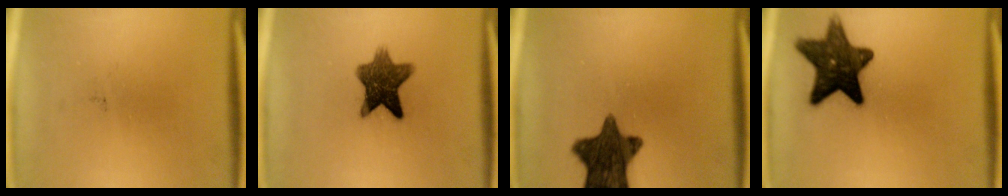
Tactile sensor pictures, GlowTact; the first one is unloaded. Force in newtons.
{"total": 9.4}
{"total": 12.6}
{"total": 13.5}